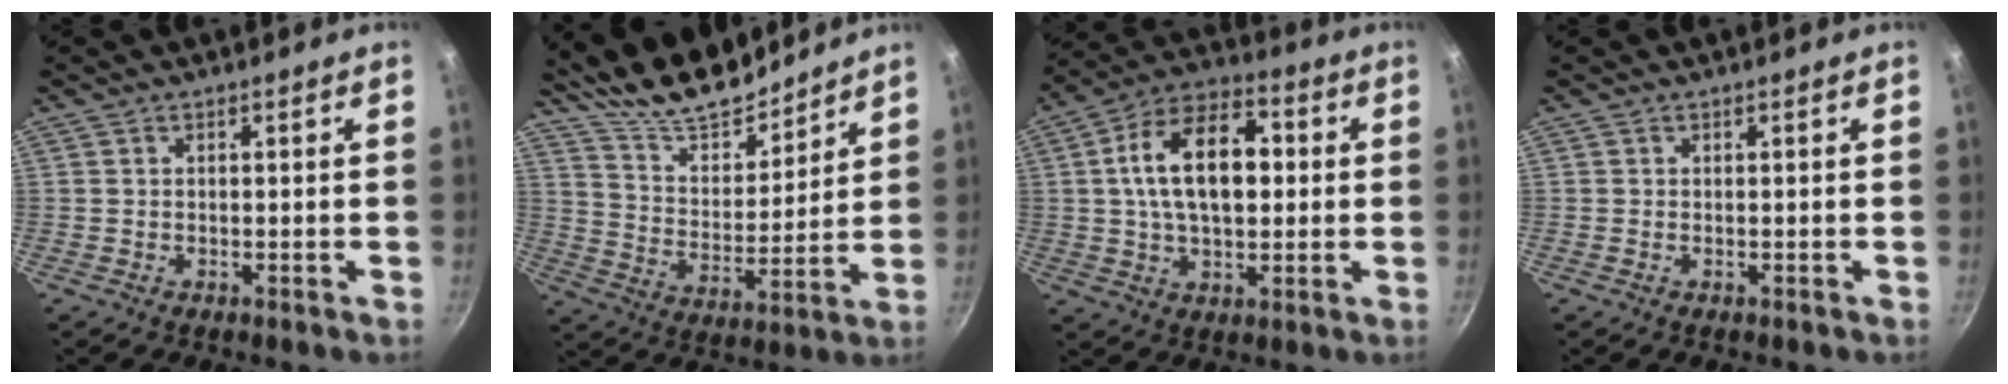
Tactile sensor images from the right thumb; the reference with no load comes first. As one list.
[{"total": 15.4, "force": [13.5, 5.1, 5.4], "torque": [-0.054, -0.096, 0.236]}, {"total": 16.7, "force": [1.9, 9.9, 13.3], "torque": [-0.196, 0.025, 0.018]}, {"total": 0.0}]